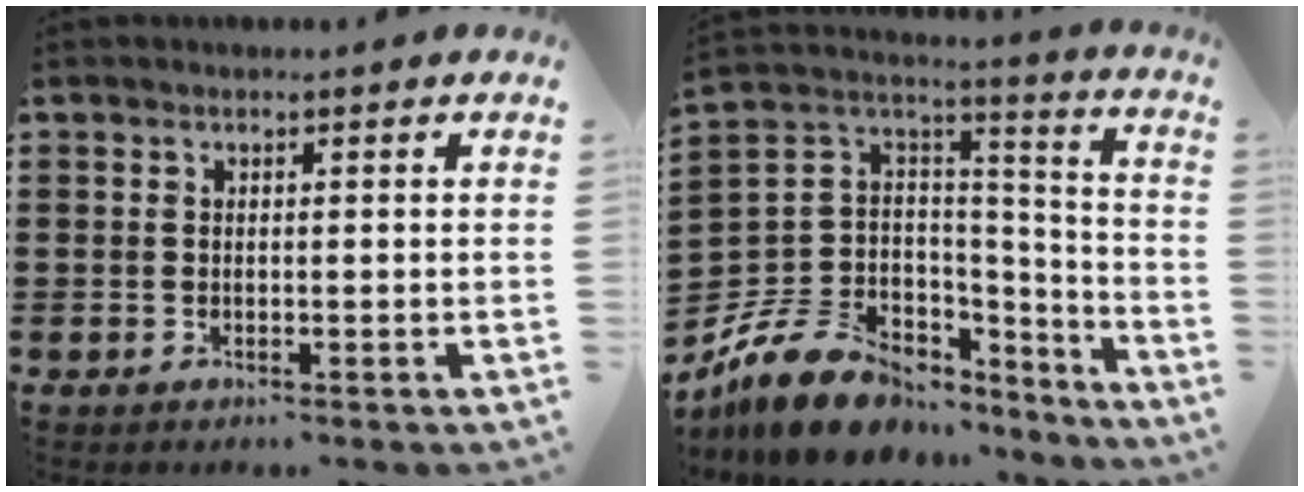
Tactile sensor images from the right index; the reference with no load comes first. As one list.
[{"total": 12.4, "force": [-8.2, 7.9, 4.8], "torque": [-0.118, 0.024, -0.146]}]